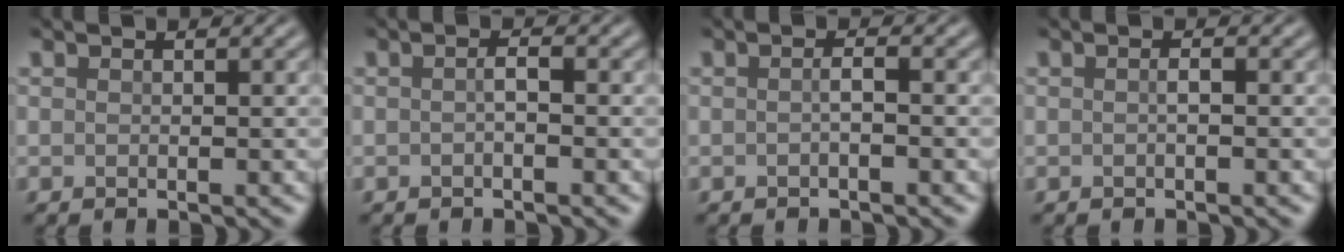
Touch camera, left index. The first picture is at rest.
{"total": 0.9, "force": [-0.3, 0.2, 0.9], "torque": [-0.016, 0.002, -0.005]}
{"total": 1.0, "force": [-0.3, 0.1, 0.9], "torque": [-0.016, 0.002, -0.005]}
{"total": 0.7, "force": [-0.1, 0.1, 0.6], "torque": [-0.012, 0.001, -0.002]}